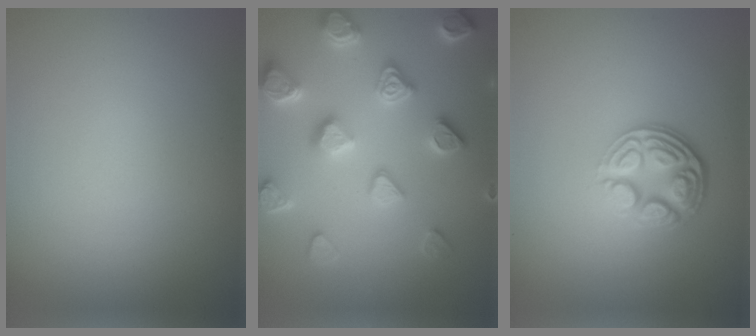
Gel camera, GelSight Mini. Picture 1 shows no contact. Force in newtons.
{"total": 5.0, "press": 4.7, "slide": 1.6}
{"total": 5.0, "press": 3.5, "slide": 3.5}